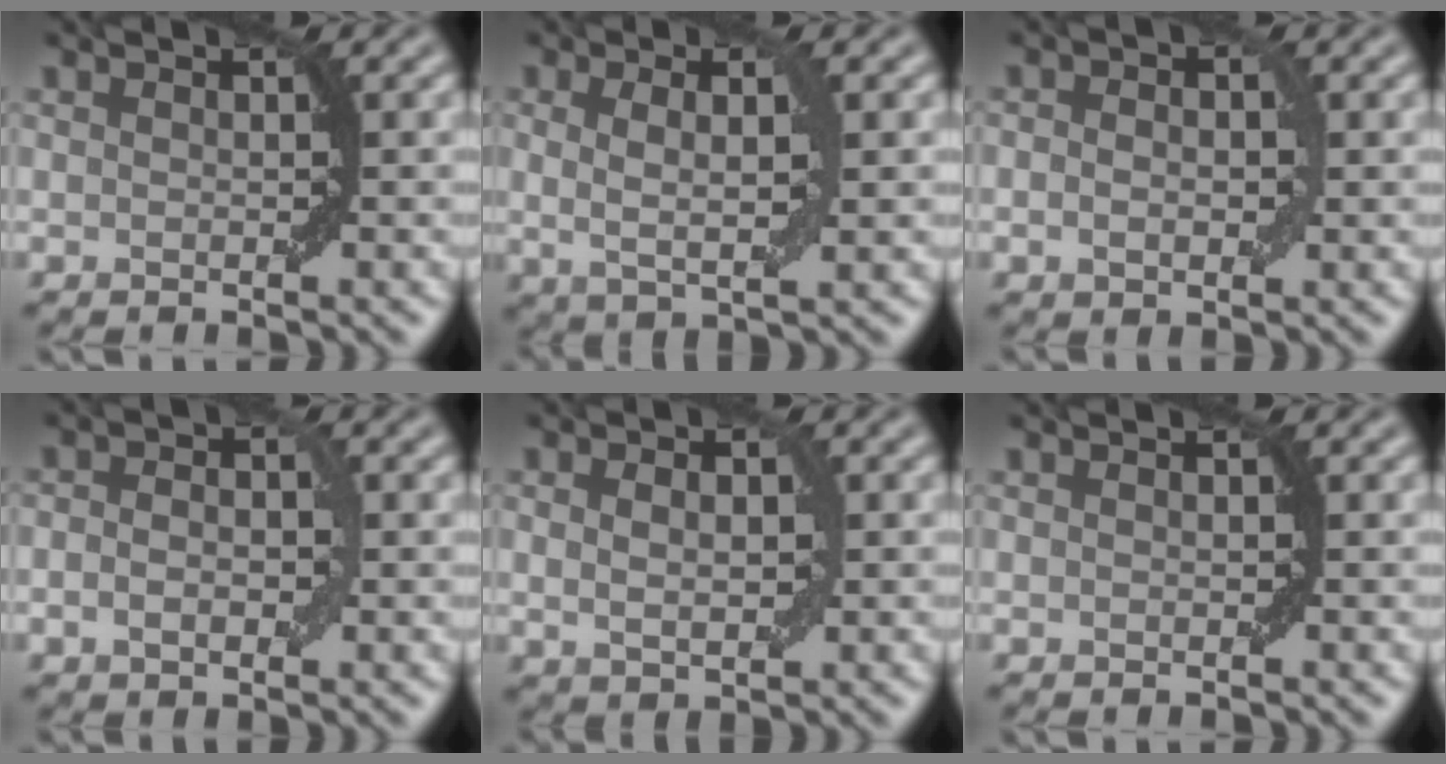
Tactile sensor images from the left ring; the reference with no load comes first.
{"total": 3.1, "force": [0.7, 0.7, 2.9], "torque": [-0.056, -0.004, 0.013]}
{"total": 2.3, "force": [0.0, 1.5, 1.8], "torque": [-0.028, 0.003, 0.000]}
{"total": 2.7, "force": [-0.3, 1.6, 2.1], "torque": [-0.034, 0.003, -0.006]}
{"total": 2.4, "force": [0.4, 1.5, 1.9], "torque": [-0.030, 0.001, 0.011]}
{"total": 0.0}